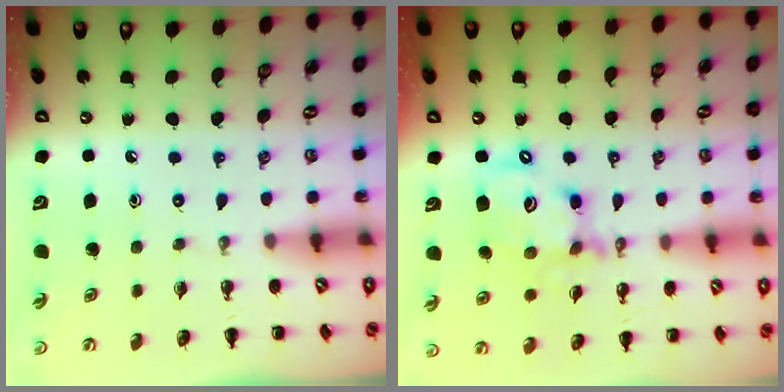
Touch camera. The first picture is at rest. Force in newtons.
{"total": 14.4, "press": 14.0, "slide": 3.1}